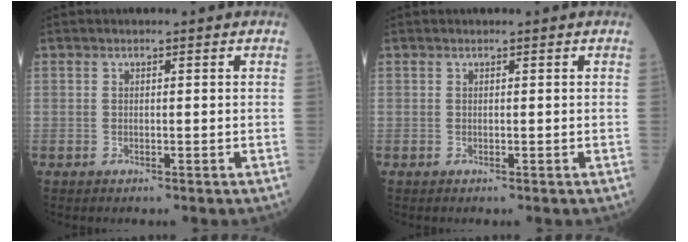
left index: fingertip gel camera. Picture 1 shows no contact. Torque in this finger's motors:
{"motor_torque": [0.00, 0.01, 0.00, 0.00]}